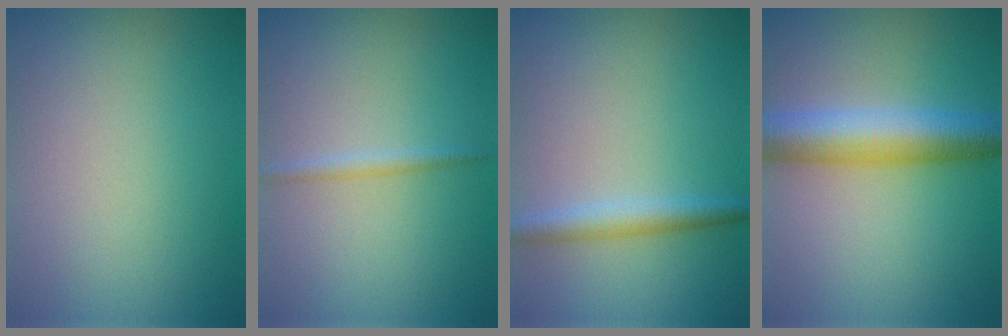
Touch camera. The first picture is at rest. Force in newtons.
{"total": 1.0, "press": 1.0, "slide": 0.0}
{"total": 2.4, "press": 2.4, "slide": 0.0}
{"total": 6.6, "press": 6.6, "slide": 0.0}